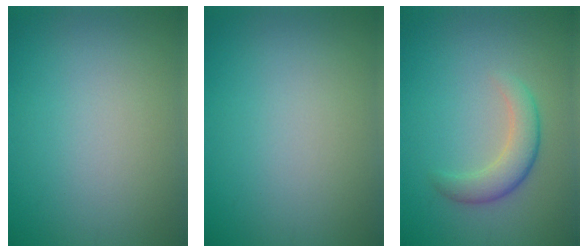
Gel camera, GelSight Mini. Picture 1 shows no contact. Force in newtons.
{"total": 0.0}
{"total": 3.3, "press": 3.3, "slide": 0.0}